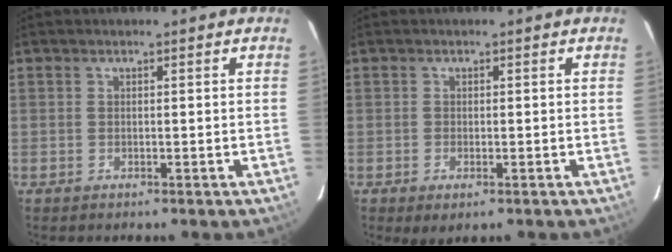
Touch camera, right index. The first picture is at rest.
{"total": 2.1, "force": [-0.9, 1.0, 1.6], "torque": [-0.029, -0.009, -0.011]}